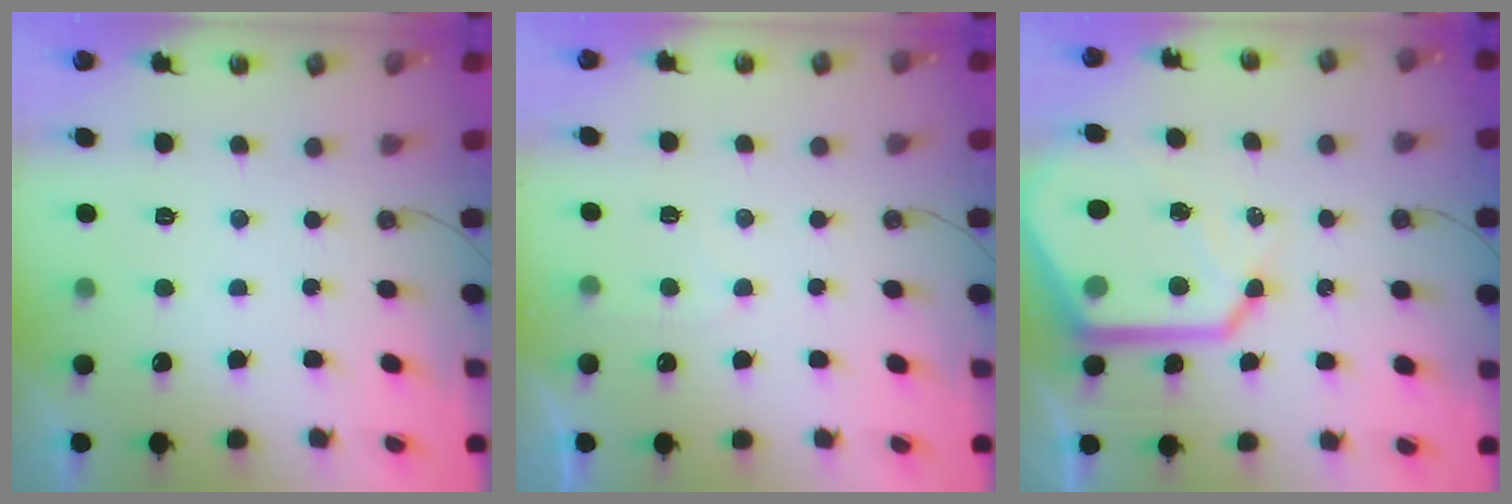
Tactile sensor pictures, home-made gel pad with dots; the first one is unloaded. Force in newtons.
{"total": 3.6, "press": 3.5, "slide": 0.4}
{"total": 19.2, "press": 19.0, "slide": 2.1}